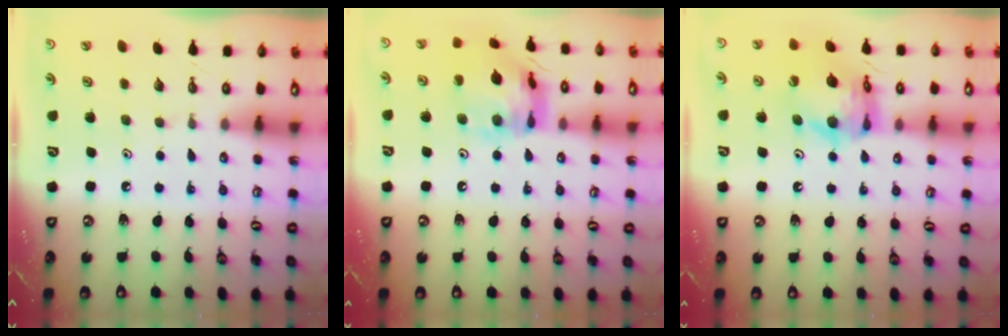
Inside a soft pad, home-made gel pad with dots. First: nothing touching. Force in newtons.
{"total": 17.4, "press": 17.3, "slide": 1.4}
{"total": 13.1, "press": 13.0, "slide": 1.3}